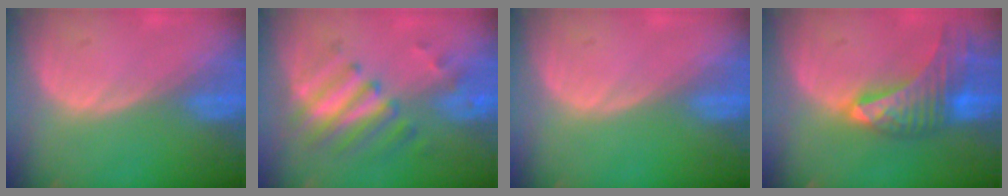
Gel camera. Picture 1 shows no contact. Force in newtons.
{"total": 7.7, "press": 6.8, "slide": 3.6}
{"total": 0.0}
{"total": 9.8, "press": 8.7, "slide": 4.5}